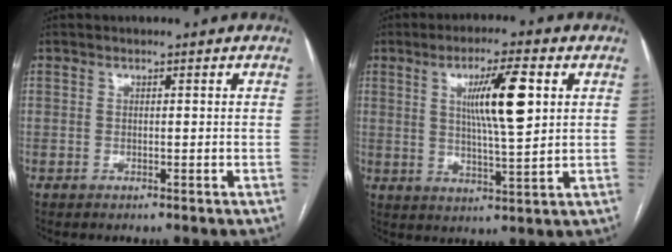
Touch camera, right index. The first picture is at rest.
{"total": 9.9, "force": [2.8, 0.9, 9.5], "torque": [-0.161, 0.001, 0.049]}